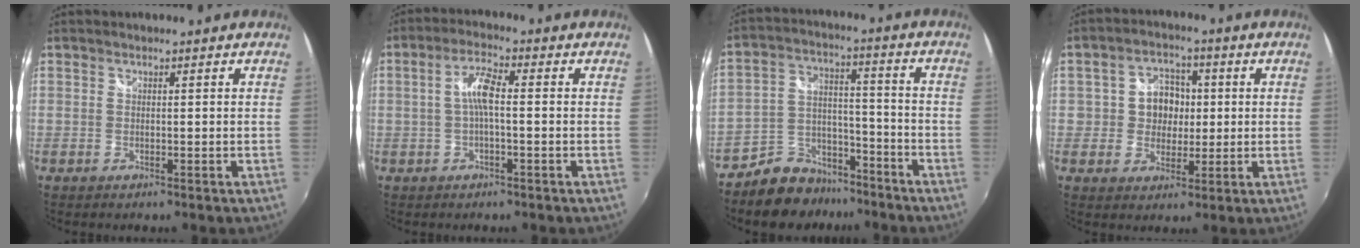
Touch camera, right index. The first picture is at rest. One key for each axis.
{"total": 4.9, "fx": -0.3, "fy": 1.0, "fz": 4.8, "tx": -0.095, "ty": 0.011, "tz": -0.007}
{"total": 11.3, "fx": -8.7, "fy": 6.5, "fz": 3.0, "tx": -0.070, "ty": 0.038, "tz": -0.133}
{"total": 7.2, "fx": 0.4, "fy": 6.4, "fz": 3.2, "tx": -0.059, "ty": 0.021, "tz": 0.009}